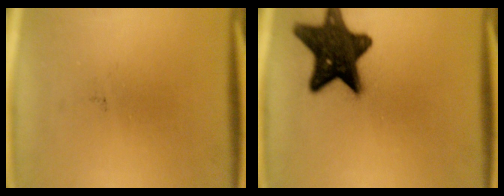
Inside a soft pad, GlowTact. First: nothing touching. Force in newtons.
{"total": 15.0}